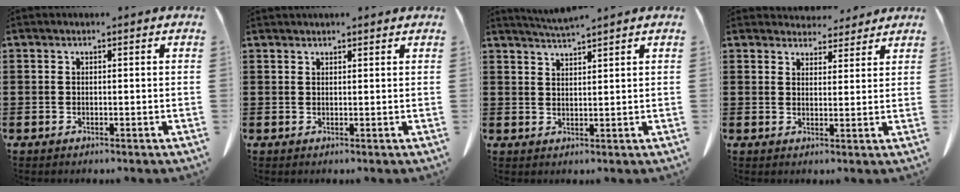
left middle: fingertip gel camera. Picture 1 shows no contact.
{"total": 0.9, "force": [0.9, 0.1, 0.2], "torque": [-0.005, 0.000, 0.016]}
{"total": 2.7, "force": [2.5, -0.5, 0.7], "torque": [-0.021, -0.005, 0.046]}
{"total": 3.9, "force": [3.8, 1.1, 0.3], "torque": [-0.008, -0.015, 0.069]}